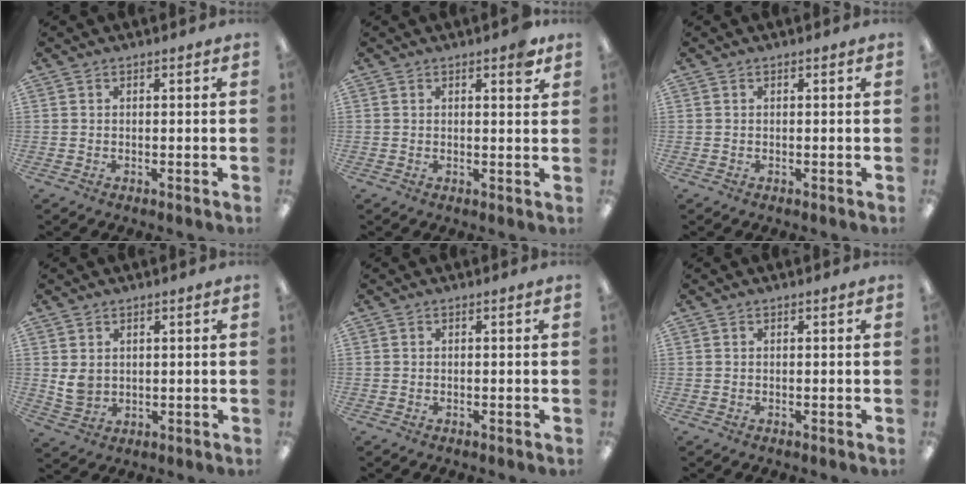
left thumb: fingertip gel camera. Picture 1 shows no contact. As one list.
[{"total": 2.9, "force": [2.0, 0.9, 1.9], "torque": [-0.017, -0.007, 0.029]}, {"total": 0.0}, {"total": 4.9, "force": [1.9, 3.9, 2.4], "torque": [-0.048, -0.002, 0.035]}, {"total": 0.0}, {"total": 0.0}]